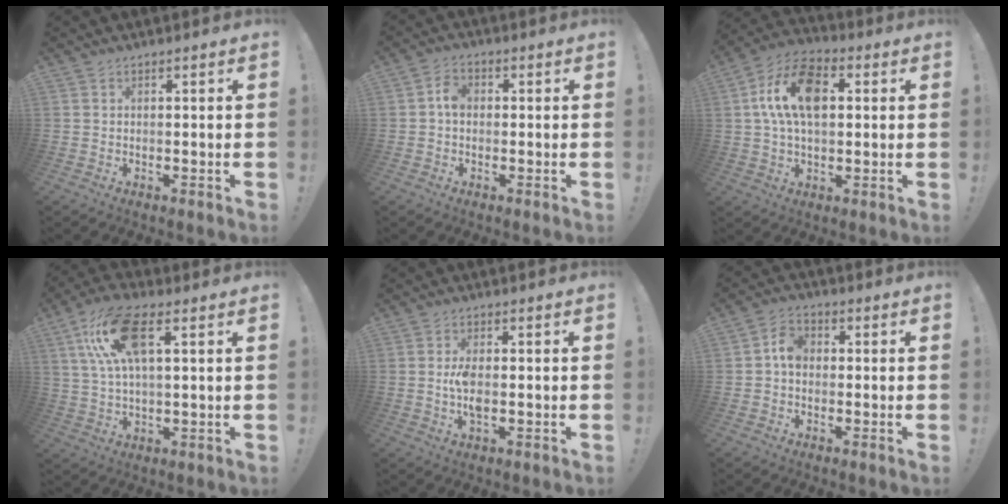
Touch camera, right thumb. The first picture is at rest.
{"total": 3.9, "force": [-0.3, 2.7, 2.8], "torque": [-0.046, 0.012, -0.006]}
{"total": 15.6, "force": [3.2, 9.4, 12.0], "torque": [-0.203, 0.011, 0.060]}
{"total": 14.8, "force": [5.2, 6.0, 12.5], "torque": [-0.248, 0.000, 0.092]}
{"total": 5.0, "force": [-0.4, 2.0, 4.6], "torque": [-0.089, -0.002, -0.010]}
{"total": 5.4, "force": [-0.5, 3.9, 3.7], "torque": [-0.054, 0.013, -0.008]}